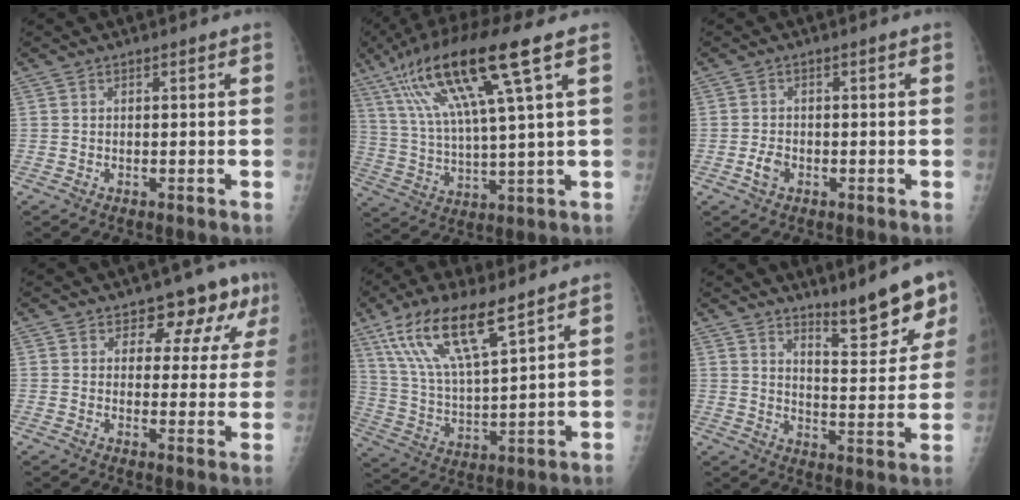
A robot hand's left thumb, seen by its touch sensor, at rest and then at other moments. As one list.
[{"total": 18.4, "force": [8.6, 1.9, 16.2], "torque": [-0.319, -0.009, 0.157]}, {"total": 2.5, "force": [-1.1, 1.6, 1.4], "torque": [-0.025, 0.009, -0.021]}, {"total": 8.7, "force": [5.8, 5.0, 4.2], "torque": [-0.010, -0.030, 0.058]}, {"total": 16.2, "force": [10.0, 4.4, 12.0], "torque": [-0.224, -0.037, 0.201]}, {"total": 11.2, "force": [8.2, 2.8, 7.1], "torque": [-0.067, -0.062, 0.127]}]